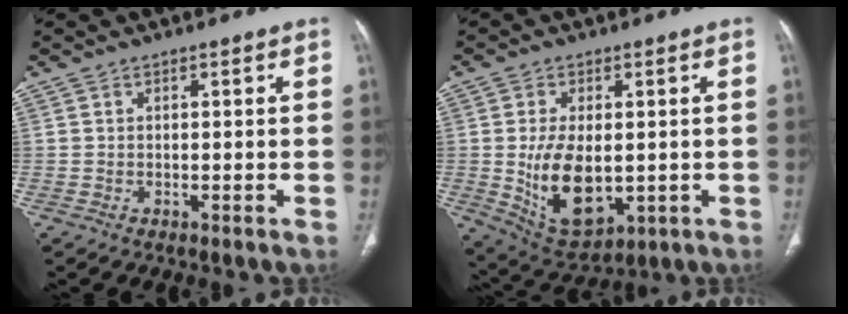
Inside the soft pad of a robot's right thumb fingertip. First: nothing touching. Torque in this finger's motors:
{"motor_torque": [-0.50, 1.12, 0.50, 0.81, 0.36]}